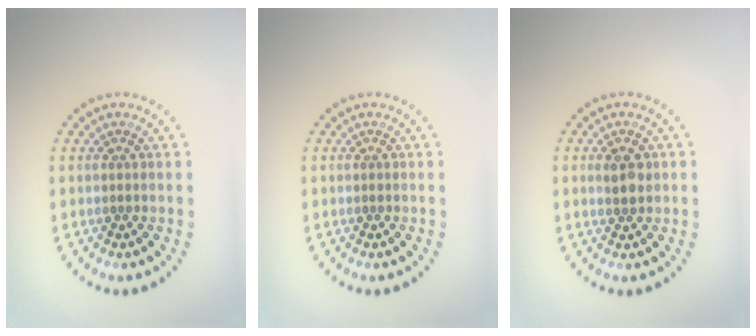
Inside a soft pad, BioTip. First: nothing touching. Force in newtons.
{"total": 0.0}
{"total": 1.9, "press": 1.9, "slide": 0.5}